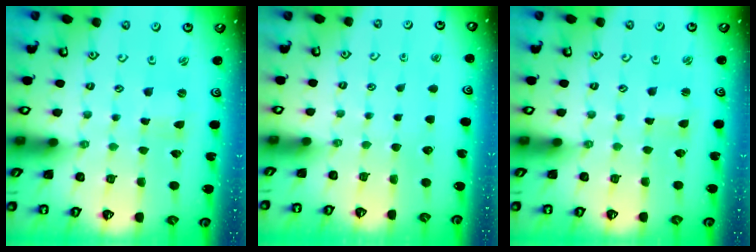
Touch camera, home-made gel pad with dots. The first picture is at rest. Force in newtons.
{"total": 0.0}
{"total": 1.4, "press": 1.4, "slide": 0.2}